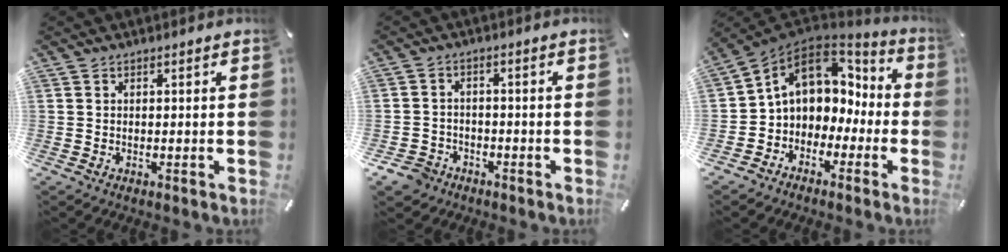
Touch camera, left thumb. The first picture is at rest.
{"total": 4.9, "force": [-3.2, 3.5, 1.3], "torque": [-0.030, 0.016, -0.061]}
{"total": 10.5, "force": [2.6, 9.1, 4.7], "torque": [-0.099, -0.004, 0.053]}